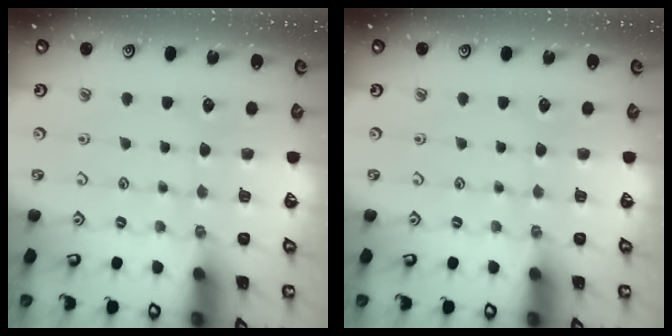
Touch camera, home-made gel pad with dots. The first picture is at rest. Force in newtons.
{"total": 0.0}